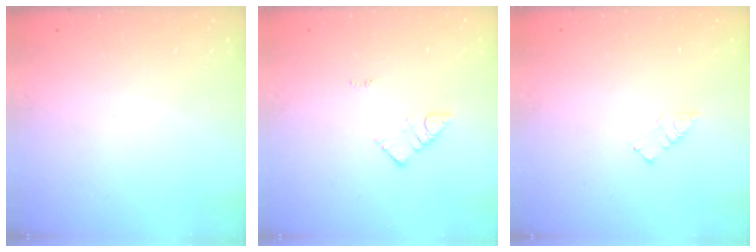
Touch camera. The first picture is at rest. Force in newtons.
{"total": 3.2, "press": 3.2, "slide": 0.2}
{"total": 3.7, "press": 3.6, "slide": 0.4}